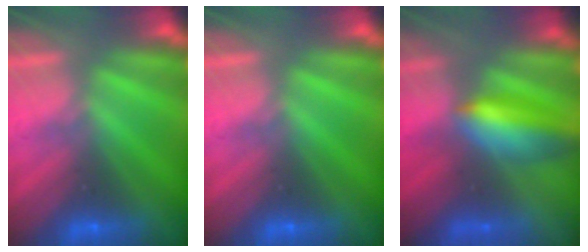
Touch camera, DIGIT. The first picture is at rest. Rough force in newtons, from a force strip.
{"total": 0.0}
{"total": 6.1}